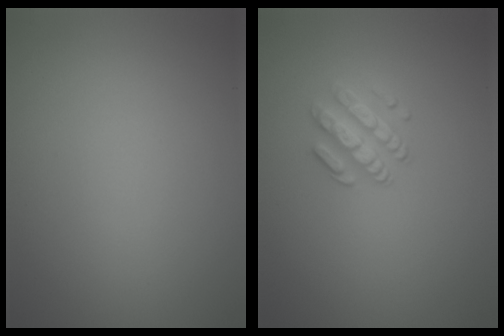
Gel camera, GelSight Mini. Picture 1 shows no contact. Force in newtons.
{"total": 2.5, "press": 2.3, "slide": 0.9}